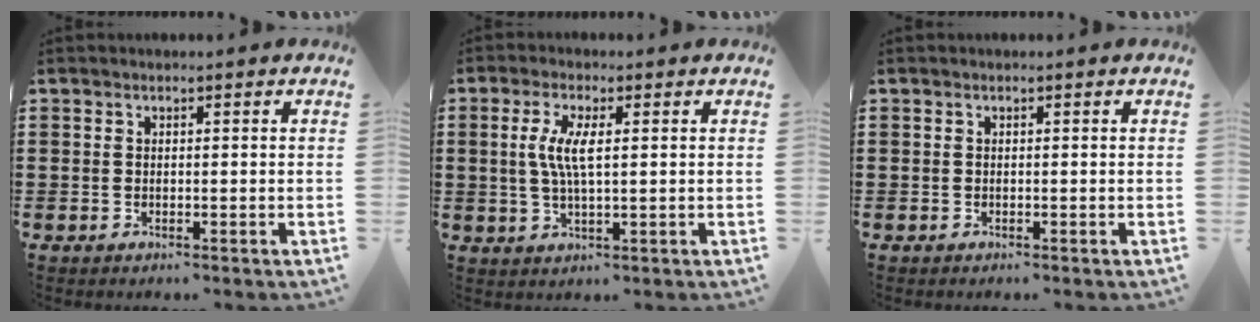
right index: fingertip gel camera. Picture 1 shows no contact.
{"total": 5.2, "force": [0.8, 1.3, 4.9], "torque": [-0.111, -0.003, 0.007]}
{"total": 0.0}